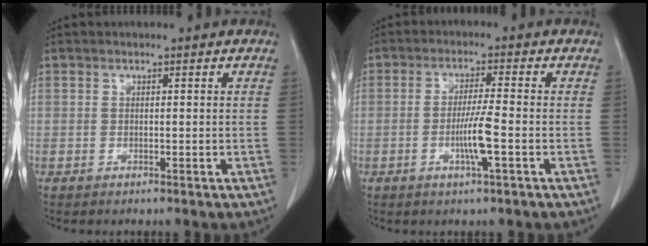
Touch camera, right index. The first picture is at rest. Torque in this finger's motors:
{"motor_torque": [0.70, 0.36, 0.53, 0.11]}